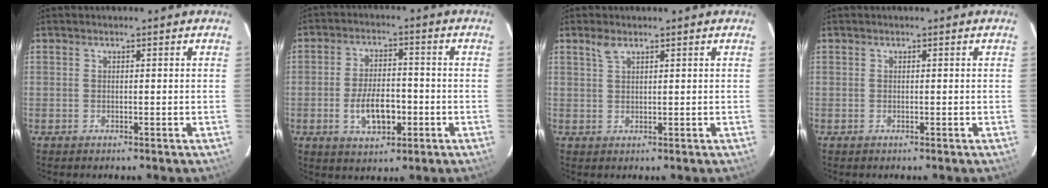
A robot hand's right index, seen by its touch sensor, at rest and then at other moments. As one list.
[{"total": 8.4, "force": [-2.6, 4.2, 6.8], "torque": [-0.133, 0.004, -0.036]}, {"total": 1.9, "force": [1.4, 0.7, 1.1], "torque": [-0.023, 0.005, 0.028]}, {"total": 0.0}]